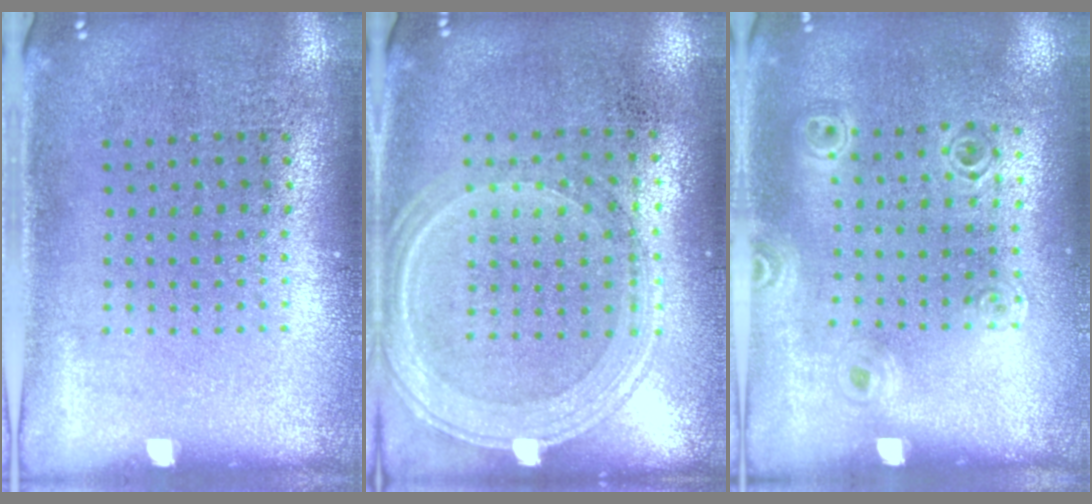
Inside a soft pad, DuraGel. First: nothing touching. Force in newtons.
{"total": 1.3, "press": 1.2, "slide": 0.5}
{"total": 1.0, "press": 1.0, "slide": 0.1}